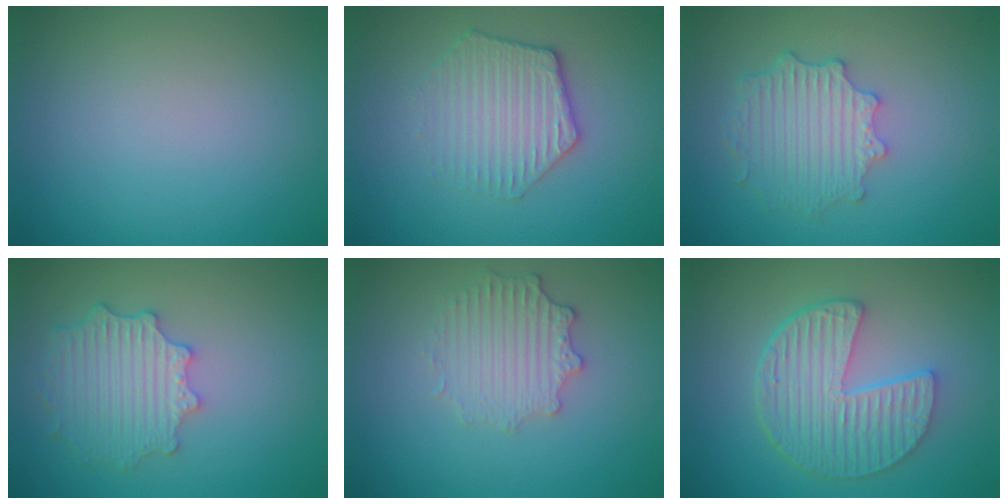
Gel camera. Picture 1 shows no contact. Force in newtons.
{"total": 3.3, "press": 3.1, "slide": 1.3}
{"total": 4.3, "press": 3.5, "slide": 2.5}
{"total": 4.4, "press": 3.6, "slide": 2.5}
{"total": 2.6, "press": 2.5, "slide": 0.9}
{"total": 6.3, "press": 4.5, "slide": 4.3}